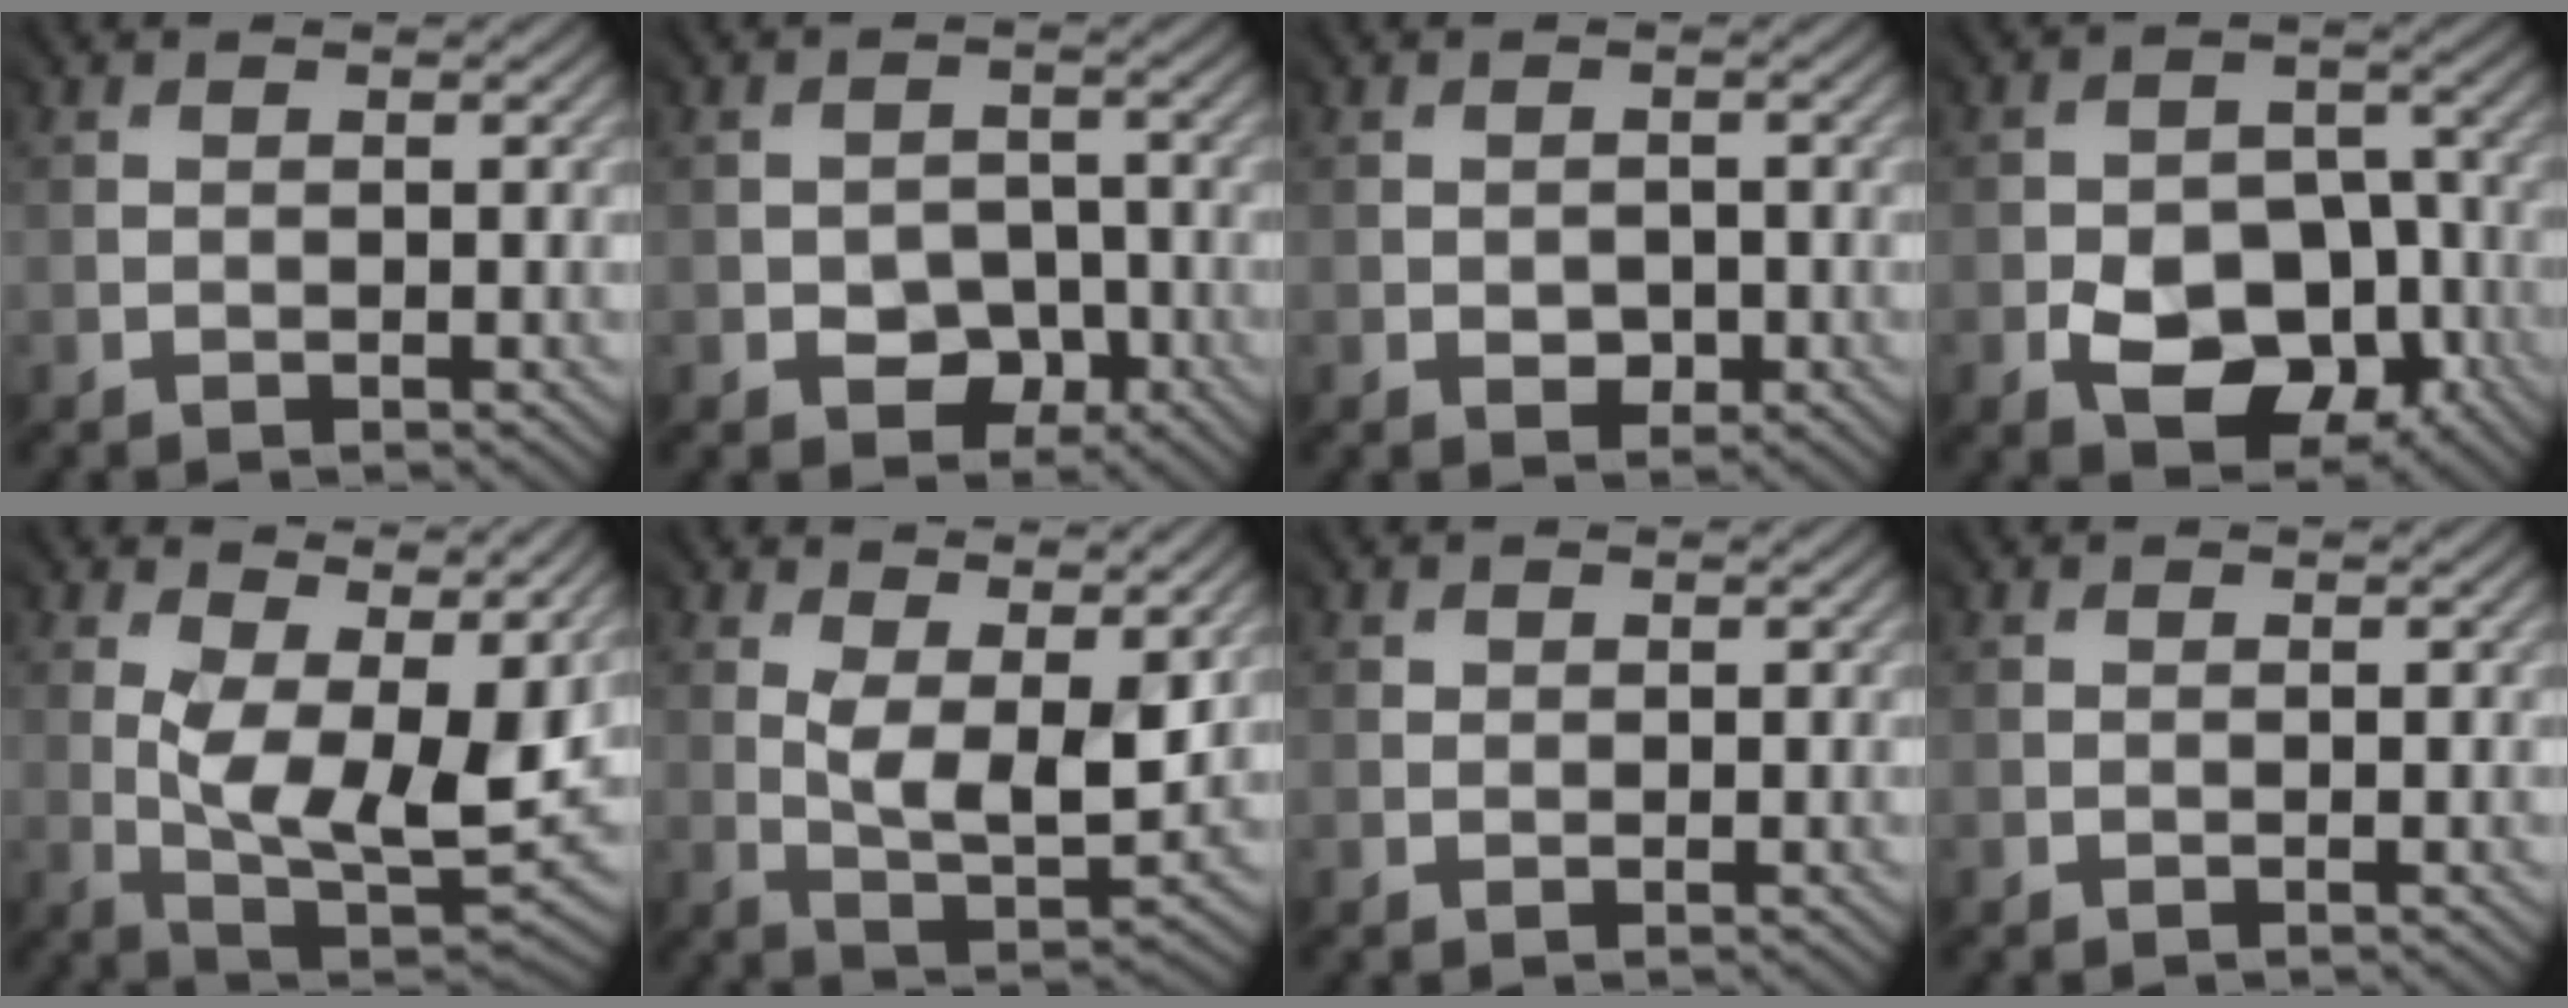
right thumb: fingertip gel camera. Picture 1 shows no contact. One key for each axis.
{"total": 2.8, "fx": -1.8, "fy": 2.1, "fz": 0.4, "tx": 0.001, "ty": -0.004, "tz": -0.030}
{"total": 1.5, "fx": -0.8, "fy": 1.2, "fz": 0.4, "tx": -0.002, "ty": -0.008, "tz": -0.010}
{"total": 7.9, "fx": -4.0, "fy": 5.4, "fz": 4.3, "tx": -0.063, "ty": -0.015, "tz": -0.062}
{"total": 12.0, "fx": 4.3, "fy": 5.4, "fz": 9.8, "tx": -0.163, "ty": -0.008, "tz": 0.076}
{"total": 7.4, "fx": 3.4, "fy": 3.1, "fz": 5.7, "tx": -0.113, "ty": -0.011, "tz": 0.061}
{"total": 1.0, "fx": 0.8, "fy": 0.6, "fz": -0.1, "tx": 0.004, "ty": -0.002, "tz": 0.016}
{"total": 0.0}